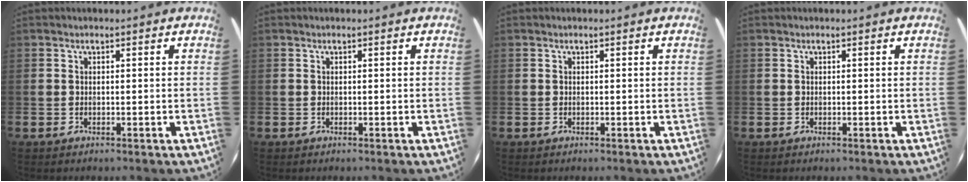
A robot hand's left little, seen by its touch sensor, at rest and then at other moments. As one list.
[{"total": 0.0}, {"total": 0.0}, {"total": 0.0}]